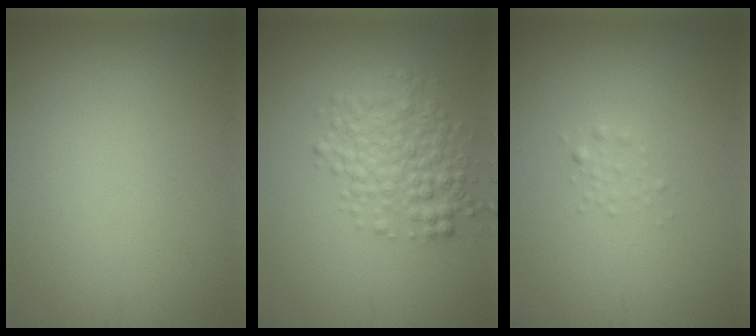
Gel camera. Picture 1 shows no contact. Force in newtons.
{"total": 4.6, "press": 4.6, "slide": 0.0}
{"total": 0.7, "press": 0.7, "slide": 0.0}